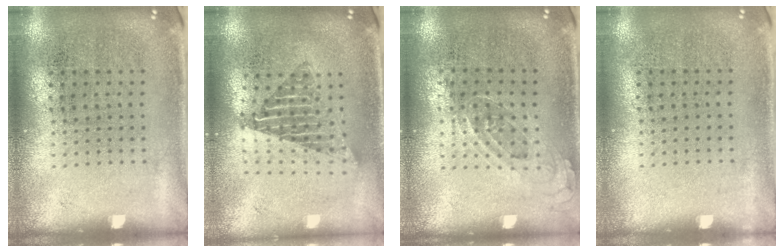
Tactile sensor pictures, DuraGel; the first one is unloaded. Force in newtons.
{"total": 1.7, "press": 1.4, "slide": 1.0}
{"total": 0.7, "press": 0.5, "slide": 0.4}
{"total": 0.0}